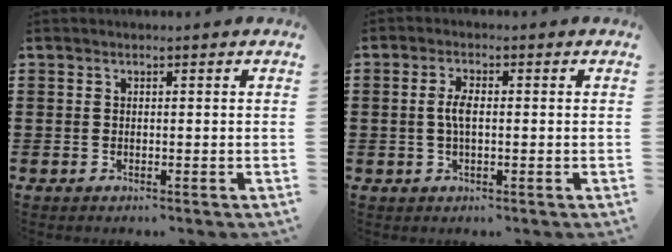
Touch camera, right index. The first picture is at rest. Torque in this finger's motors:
{"motor_torque": [0.87, -0.33, 0.44, 0.12]}